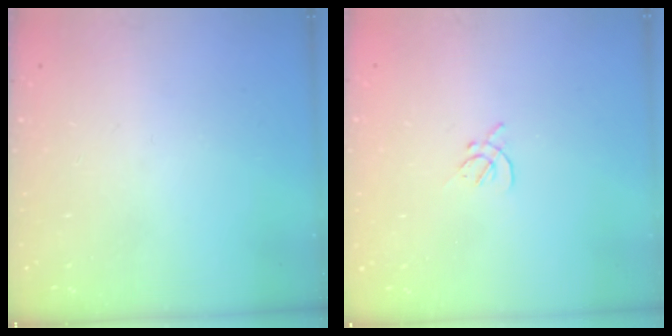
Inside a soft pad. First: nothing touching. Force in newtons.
{"total": 1.6, "press": 1.5, "slide": 0.5}